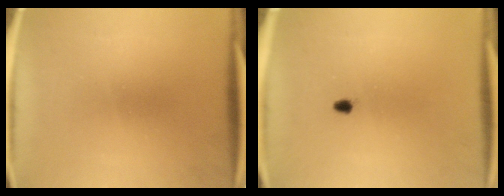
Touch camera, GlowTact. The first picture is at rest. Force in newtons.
{"total": 0.9}